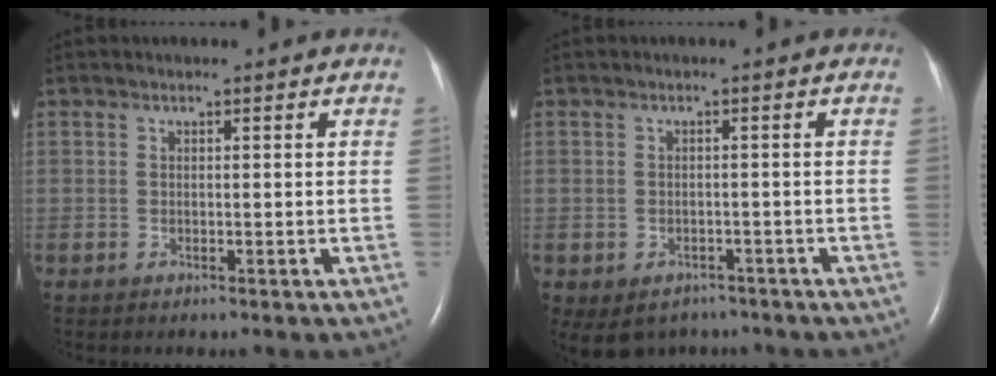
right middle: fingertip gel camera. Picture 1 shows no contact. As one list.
[{"total": 7.3, "force": [-5.3, 4.8, 1.7], "torque": [-0.034, 0.005, -0.065]}]